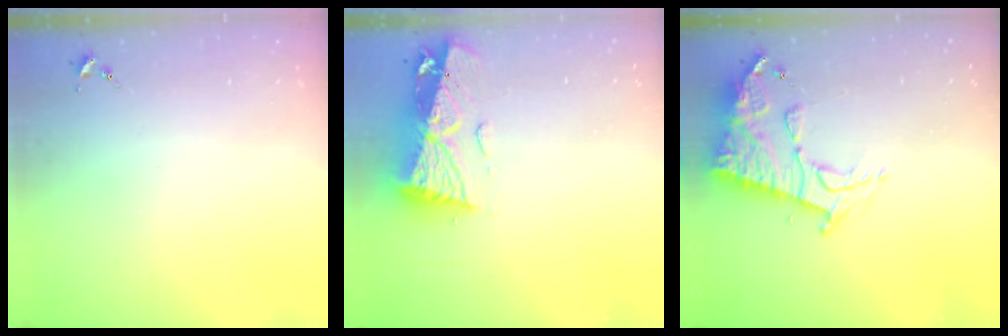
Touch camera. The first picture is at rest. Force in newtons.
{"total": 11.7, "press": 11.6, "slide": 1.2}
{"total": 14.4, "press": 14.3, "slide": 1.6}